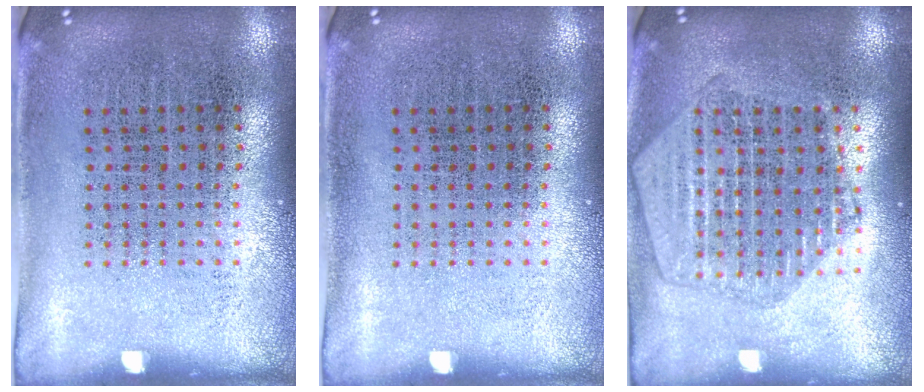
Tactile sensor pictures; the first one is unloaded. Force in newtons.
{"total": 0.0}
{"total": 2.0, "press": 1.8, "slide": 0.8}